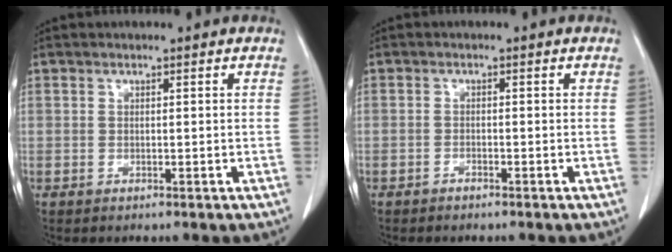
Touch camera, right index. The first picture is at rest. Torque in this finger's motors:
{"motor_torque": [0.22, -0.19, 0.03, -0.03]}